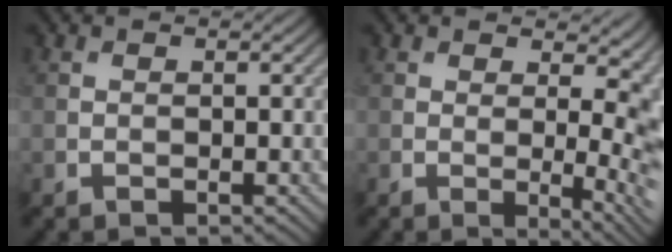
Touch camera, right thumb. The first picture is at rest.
{"total": 8.3, "force": [1.5, 3.0, 7.6], "torque": [-0.081, -0.002, 0.022]}